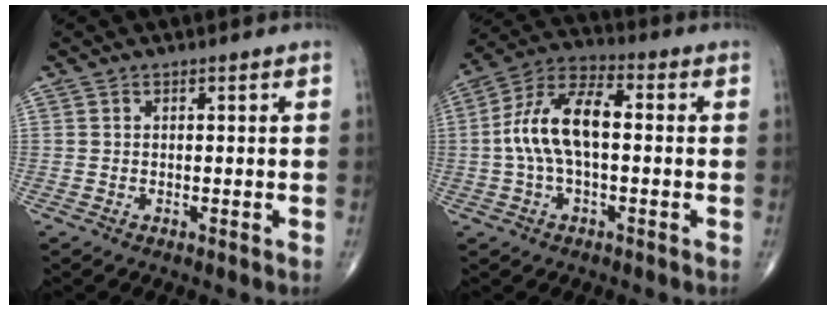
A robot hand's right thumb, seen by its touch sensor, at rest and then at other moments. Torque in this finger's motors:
{"motor_torque": [-0.34, 0.69, 0.35, -0.19, 0.20]}